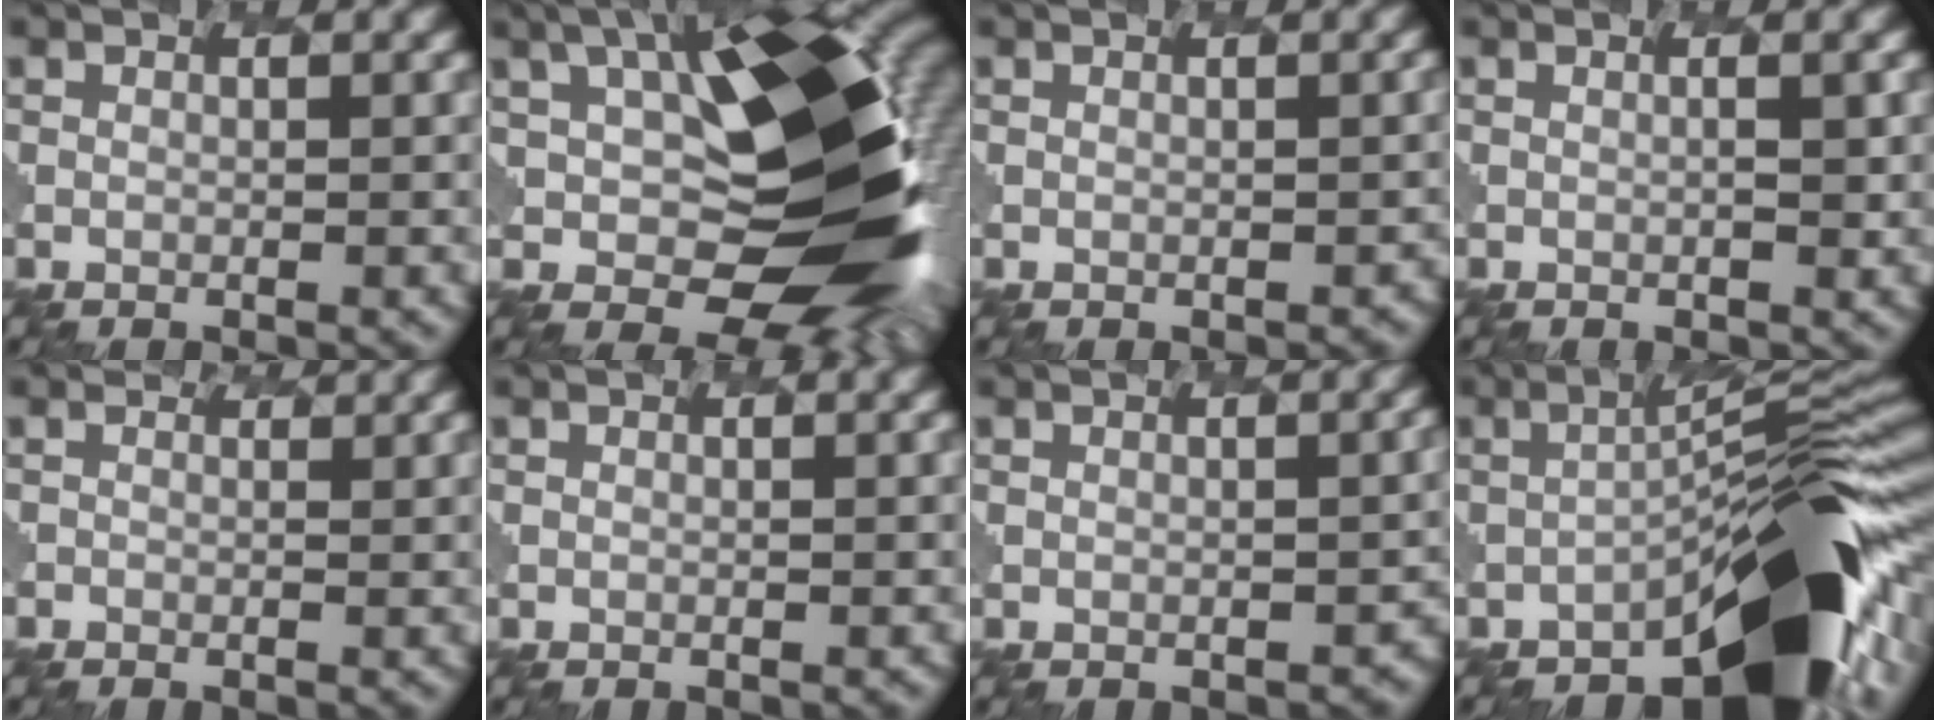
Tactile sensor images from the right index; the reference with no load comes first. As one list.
[{"total": 15.6, "force": [2.9, 9.8, 11.8], "torque": [-0.182, -0.013, 0.065]}, {"total": 1.3, "force": [-0.4, 0.8, 1.0], "torque": [-0.021, -0.010, 0.002]}, {"total": 0.6, "force": [0.3, -0.1, 0.5], "torque": [-0.015, 0.000, 0.000]}, {"total": 0.9, "force": [-0.1, 0.9, 0.1], "torque": [-0.002, 0.003, -0.010]}, {"total": 0.0}, {"total": 2.5, "force": [-0.7, 1.4, 2.0], "torque": [-0.032, -0.014, -0.001]}, {"total": 9.2, "force": [-5.6, 2.0, 7.0], "torque": [-0.114, 0.017, -0.116]}]